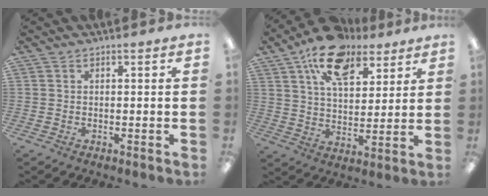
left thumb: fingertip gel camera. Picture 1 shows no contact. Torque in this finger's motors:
{"motor_torque": [0.29, 0.71, 1.56, -1.21, 0.41]}